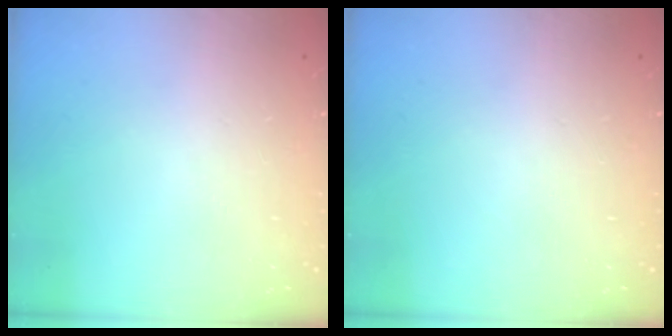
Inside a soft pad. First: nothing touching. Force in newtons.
{"total": 0.0}